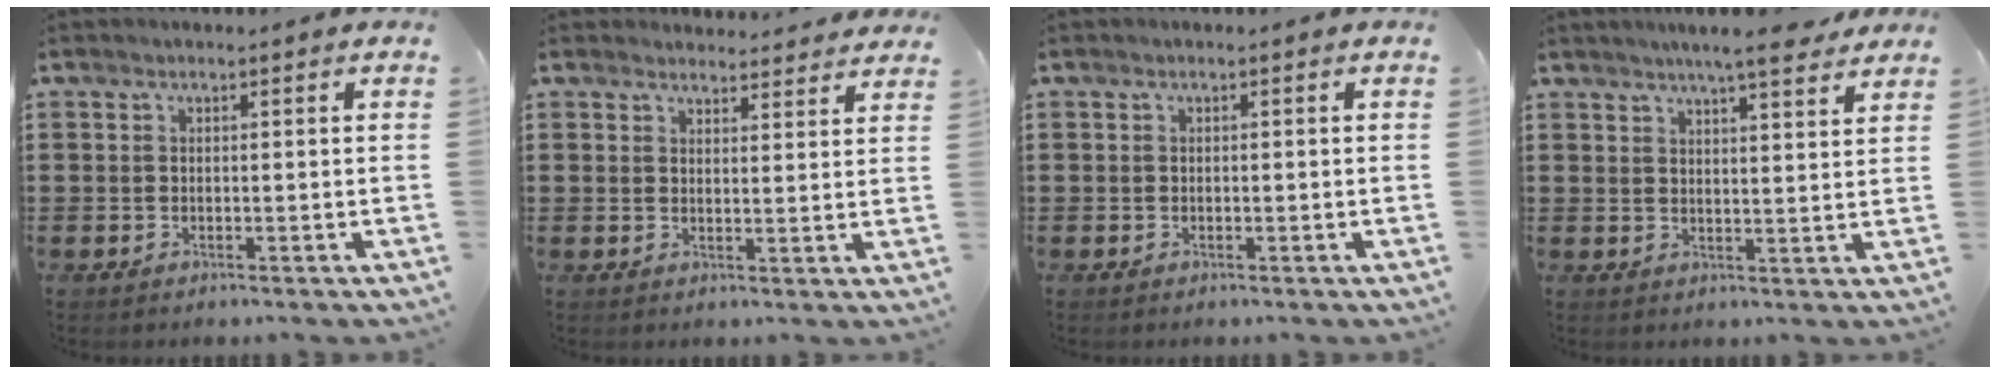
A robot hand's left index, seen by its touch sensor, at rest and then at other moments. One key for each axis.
{"total": 3.5, "fx": 3.4, "fy": 0.6, "fz": 0.1, "tx": -0.003, "ty": -0.017, "tz": 0.063}
{"total": 0.0}
{"total": 5.5, "fx": 4.9, "fy": 0.0, "fz": 2.4, "tx": -0.053, "ty": -0.015, "tz": 0.086}